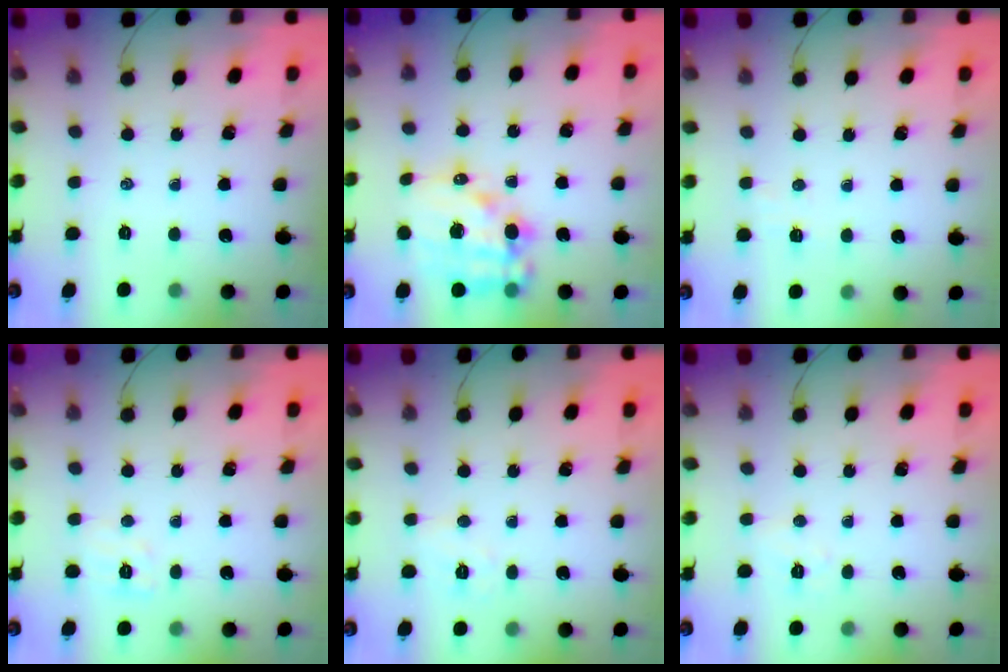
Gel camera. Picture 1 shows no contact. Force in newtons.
{"total": 14.9, "press": 14.5, "slide": 3.4}
{"total": 2.9, "press": 2.8, "slide": 0.6}
{"total": 6.2, "press": 6.1, "slide": 1.3}
{"total": 4.9, "press": 4.8, "slide": 1.0}
{"total": 4.5, "press": 4.4, "slide": 0.9}